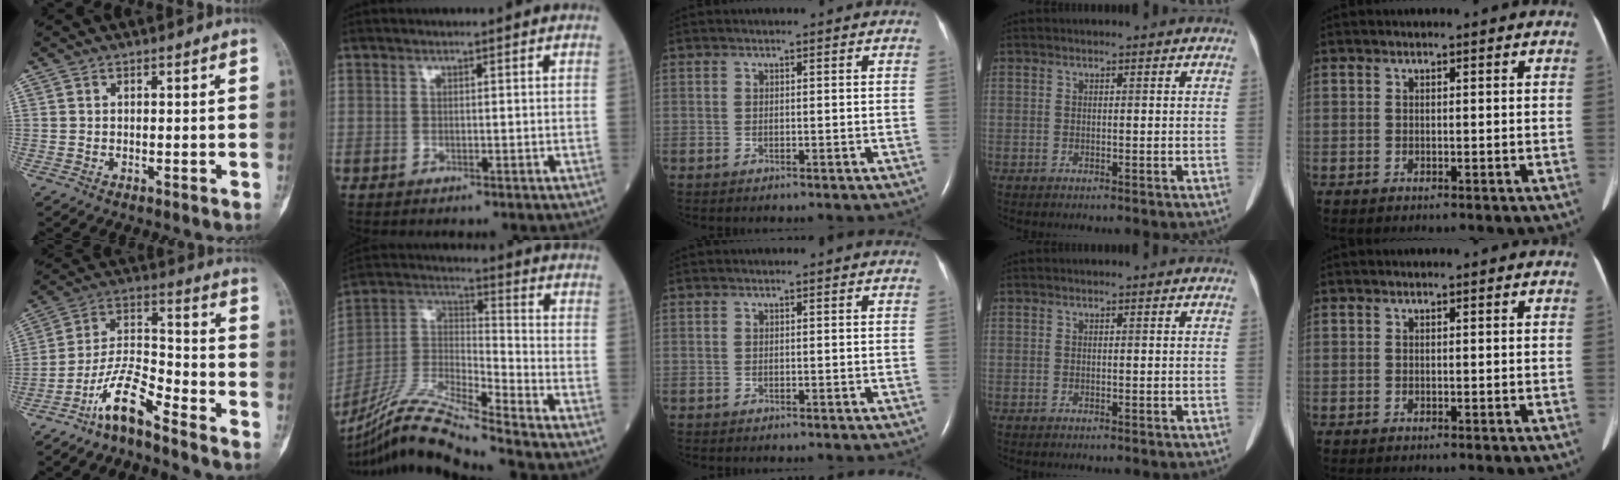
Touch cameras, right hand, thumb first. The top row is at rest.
{"thumb": {"total": 9.9, "force": [-7.5, 2.1, 6.1], "torque": [-0.121, 0.078, -0.149]}, "index": {"total": 15.8, "force": [-13.6, -1.0, 7.9], "torque": [-0.165, -0.005, -0.257]}}